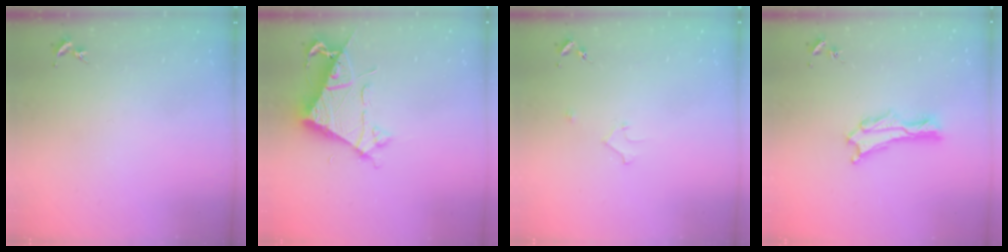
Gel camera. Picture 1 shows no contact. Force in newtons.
{"total": 6.5, "press": 6.5, "slide": 0.7}
{"total": 2.2, "press": 2.2, "slide": 0.2}
{"total": 1.1, "press": 1.1, "slide": 0.2}